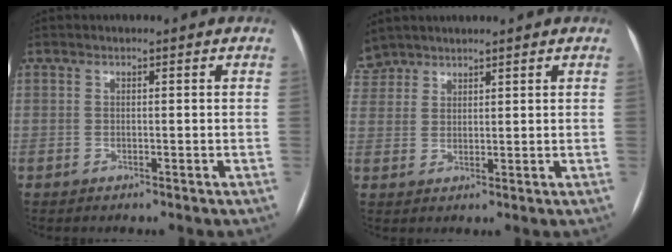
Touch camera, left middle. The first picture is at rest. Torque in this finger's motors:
{"motor_torque": [1.12, -1.02, 1.06, 0.07]}